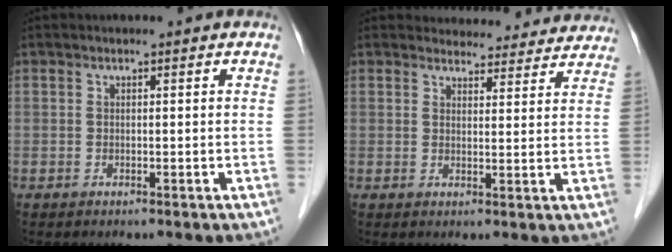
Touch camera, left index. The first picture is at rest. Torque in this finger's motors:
{"motor_torque": [1.05, -1.08, -0.04, -0.03]}